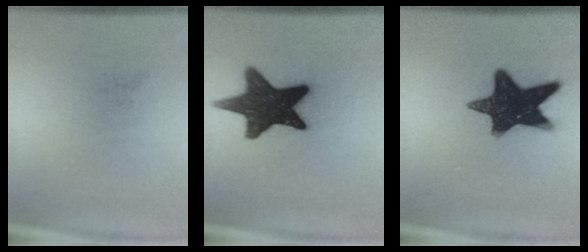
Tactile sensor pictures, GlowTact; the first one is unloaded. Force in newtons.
{"total": 15.9}
{"total": 15.1}